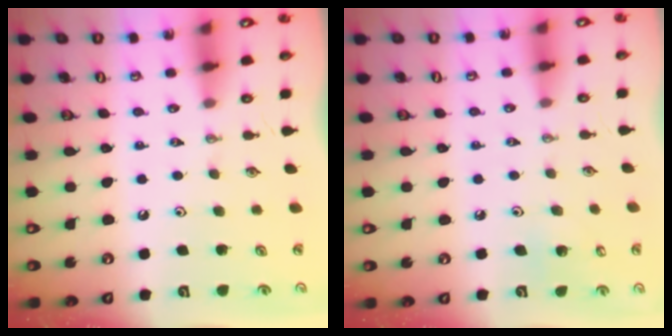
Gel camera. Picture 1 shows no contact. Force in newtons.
{"total": 4.5, "press": 4.5, "slide": 0.3}